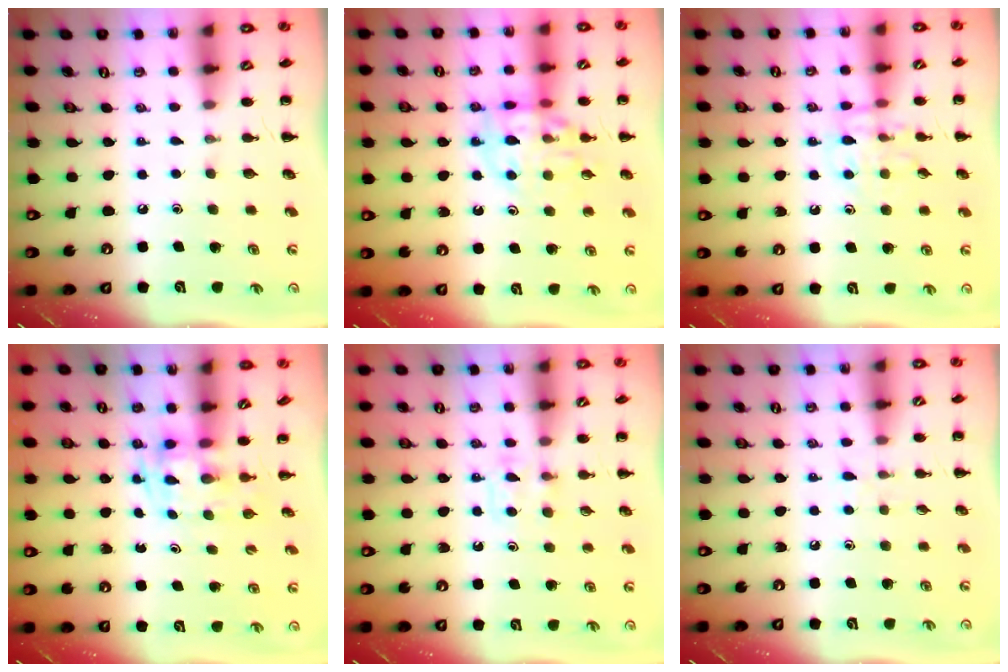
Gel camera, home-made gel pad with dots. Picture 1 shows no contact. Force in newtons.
{"total": 12.1, "press": 12.0, "slide": 2.1}
{"total": 10.7, "press": 10.7, "slide": 0.6}
{"total": 2.8, "press": 2.5, "slide": 1.3}
{"total": 4.5, "press": 4.2, "slide": 1.7}
{"total": 5.0, "press": 4.6, "slide": 2.0}